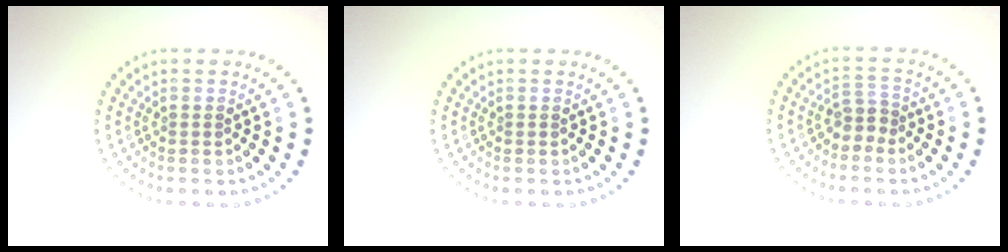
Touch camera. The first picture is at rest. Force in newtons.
{"total": 0.0}
{"total": 1.9, "press": 1.4, "slide": 1.2}